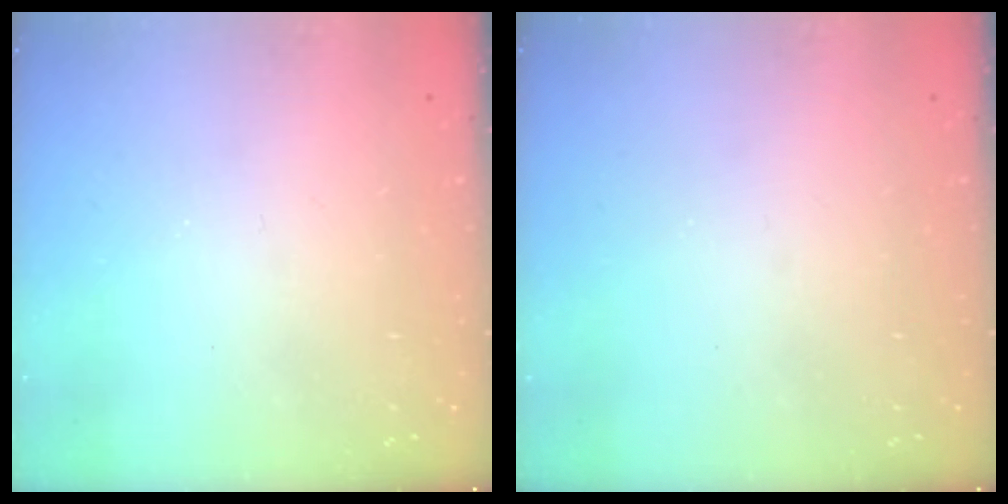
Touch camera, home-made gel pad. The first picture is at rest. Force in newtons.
{"total": 0.6, "press": 0.4, "slide": 0.4}